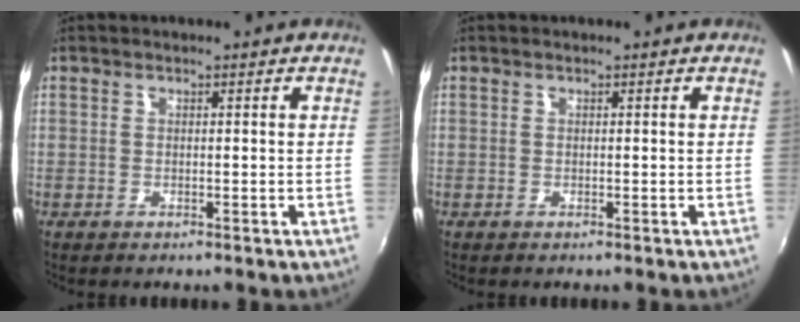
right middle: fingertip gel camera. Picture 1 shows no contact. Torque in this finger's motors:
{"motor_torque": [-0.10, 0.11, 0.00, 0.00]}